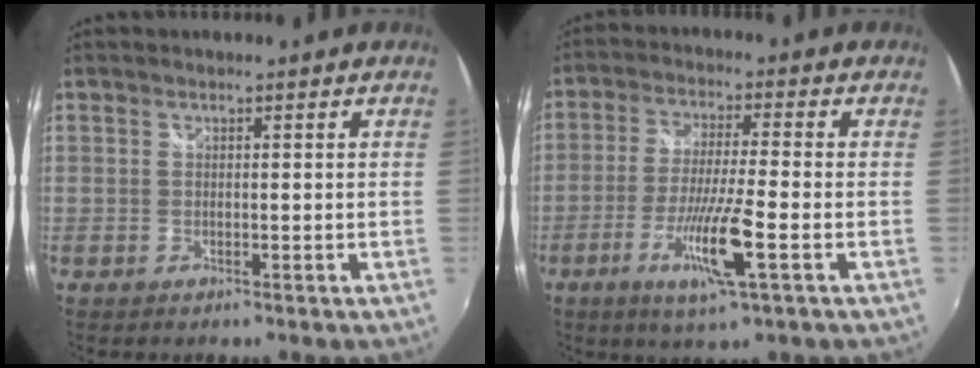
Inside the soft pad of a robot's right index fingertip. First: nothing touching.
{"total": 10.4, "force": [-4.2, 0.0, 9.6], "torque": [-0.188, -0.018, -0.077]}